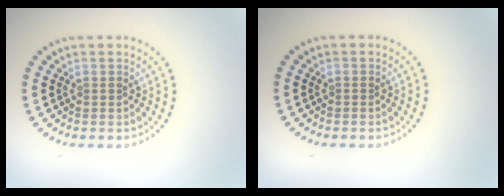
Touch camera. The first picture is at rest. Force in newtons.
{"total": 0.0}